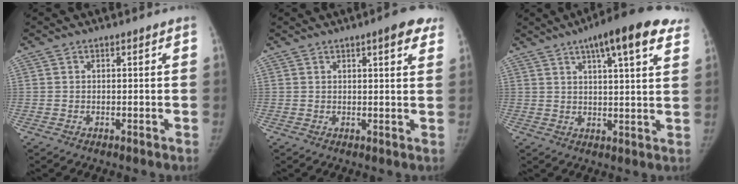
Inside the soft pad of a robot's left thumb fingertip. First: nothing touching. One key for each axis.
{"total": 6.0, "fx": 3.6, "fy": 1.4, "fz": 4.5, "tx": -0.037, "ty": -0.006, "tz": 0.041}
{"total": 16.0, "fx": 9.5, "fy": 3.8, "fz": 12.3, "tx": -0.155, "ty": -0.010, "tz": 0.126}